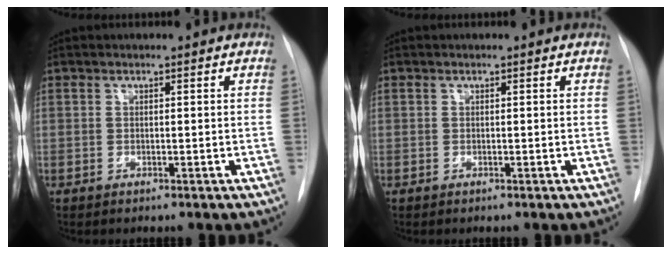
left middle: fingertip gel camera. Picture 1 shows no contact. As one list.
[{"total": 0.0}]